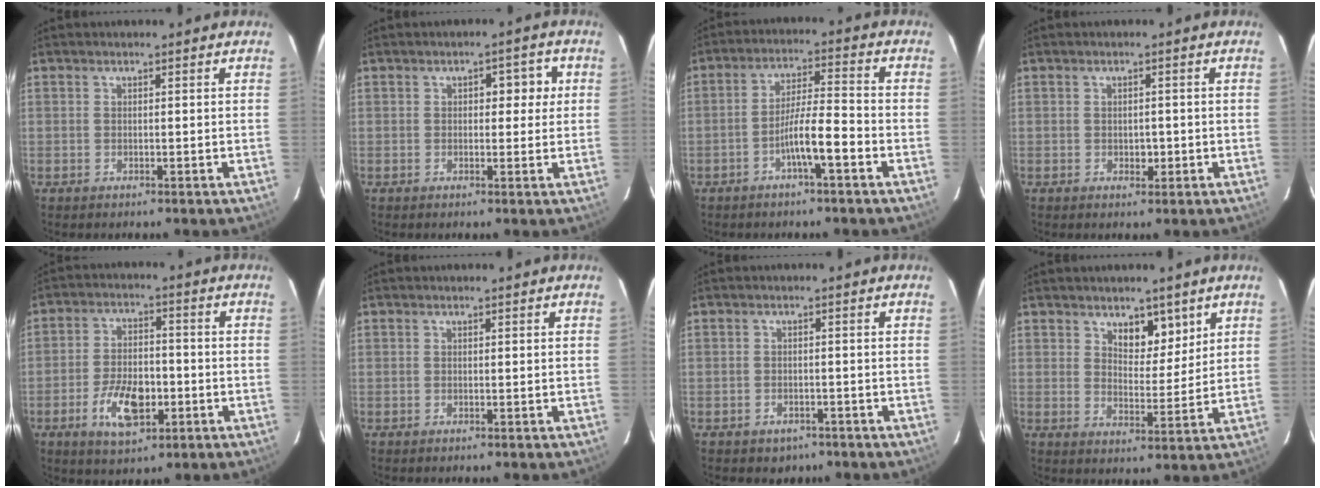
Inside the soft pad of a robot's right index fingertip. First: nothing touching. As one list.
[{"total": 3.8, "force": [0.9, 2.0, 3.1], "torque": [-0.034, 0.017, 0.011]}, {"total": 7.0, "force": [-3.2, 0.5, 6.2], "torque": [-0.111, 0.012, -0.054]}, {"total": 1.7, "force": [-0.4, 1.2, 1.2], "torque": [-0.014, 0.002, 0.000]}, {"total": 8.9, "force": [-3.3, 4.2, 7.2], "torque": [-0.140, 0.004, -0.054]}, {"total": 0.0}, {"total": 2.3, "force": [-1.6, 1.6, 0.6], "torque": [-0.010, 0.005, -0.012]}, {"total": 5.6, "force": [3.6, 2.7, 3.3], "torque": [-0.043, -0.005, 0.060]}]